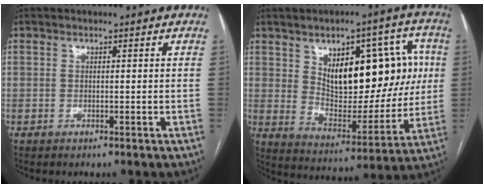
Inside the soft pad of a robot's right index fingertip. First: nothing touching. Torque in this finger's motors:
{"motor_torque": [1.24, 0.00, 0.45, 0.12]}